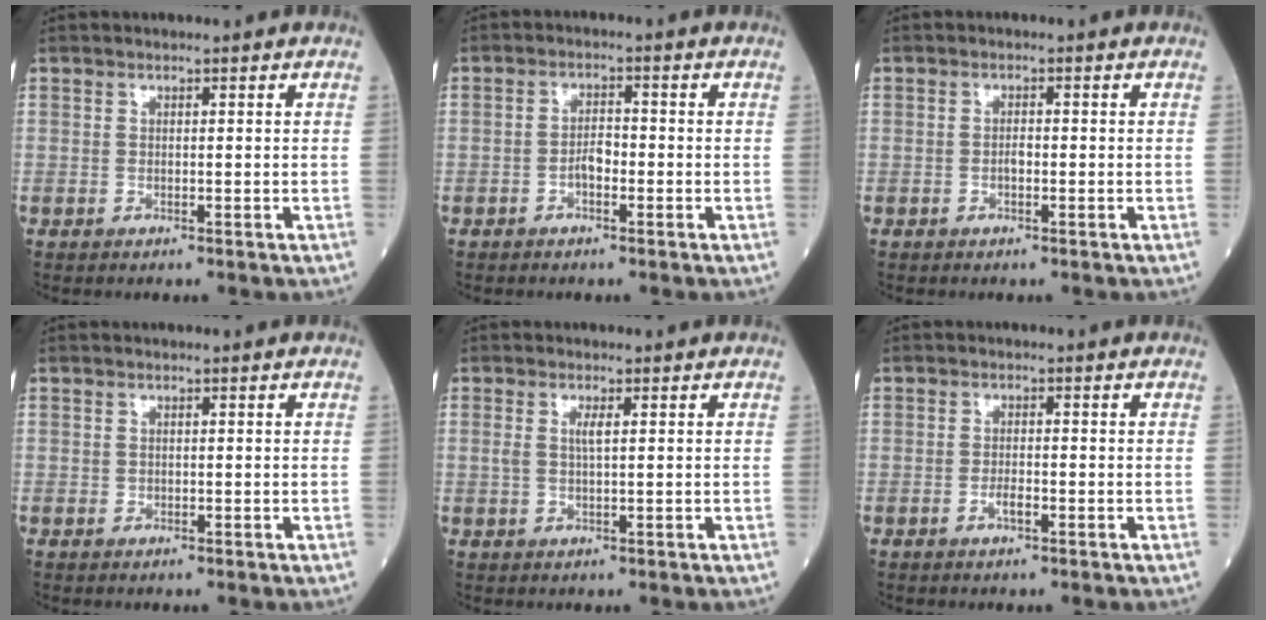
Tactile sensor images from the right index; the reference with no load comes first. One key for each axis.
{"total": 2.4, "fx": -1.0, "fy": 1.1, "fz": 1.9, "tx": -0.027, "ty": 0.007, "tz": -0.020}
{"total": 1.1, "fx": -0.4, "fy": 0.4, "fz": 0.9, "tx": -0.015, "ty": 0.002, "tz": -0.008}
{"total": 0.0}
{"total": 1.8, "fx": 0.5, "fy": 0.3, "fz": 1.7, "tx": -0.039, "ty": 0.002, "tz": 0.008}
{"total": 1.7, "fx": -0.8, "fy": 0.4, "fz": 1.4, "tx": -0.024, "ty": 0.002, "tz": -0.015}